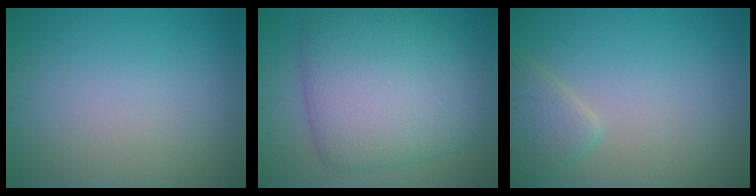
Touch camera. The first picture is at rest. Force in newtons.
{"total": 10.0, "press": 10.0, "slide": 0.4}
{"total": 2.4, "press": 2.4, "slide": 0.2}